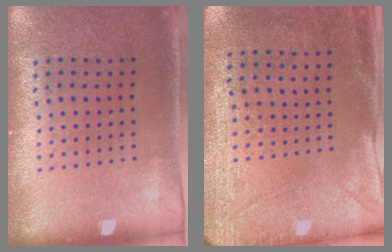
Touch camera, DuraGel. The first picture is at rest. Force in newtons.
{"total": 3.0, "press": 2.3, "slide": 1.9}